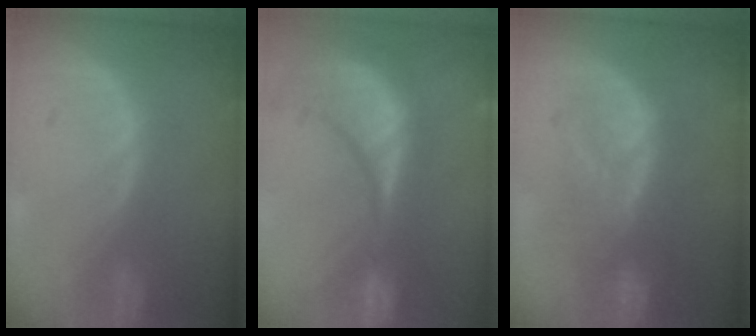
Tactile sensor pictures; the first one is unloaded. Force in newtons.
{"total": 15.3, "press": 12.1, "slide": 9.5}
{"total": 8.7, "press": 8.4, "slide": 2.2}